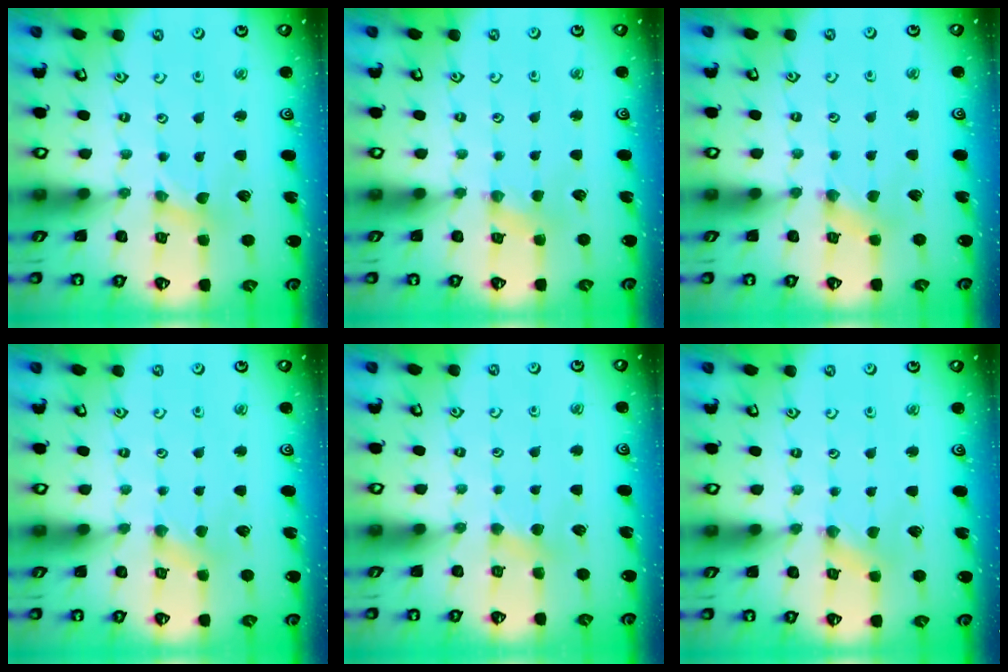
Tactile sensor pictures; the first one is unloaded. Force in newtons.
{"total": 1.4, "press": 1.4, "slide": 0.3}
{"total": 0.8, "press": 0.8, "slide": 0.2}
{"total": 1.9, "press": 1.9, "slide": 0.5}
{"total": 3.4, "press": 3.4, "slide": 0.5}
{"total": 0.0}